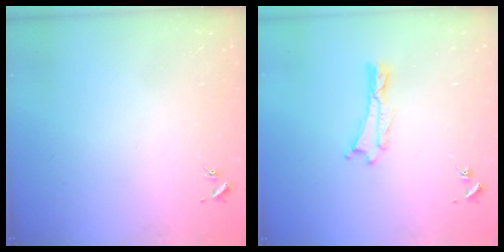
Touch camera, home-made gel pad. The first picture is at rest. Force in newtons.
{"total": 0.0}